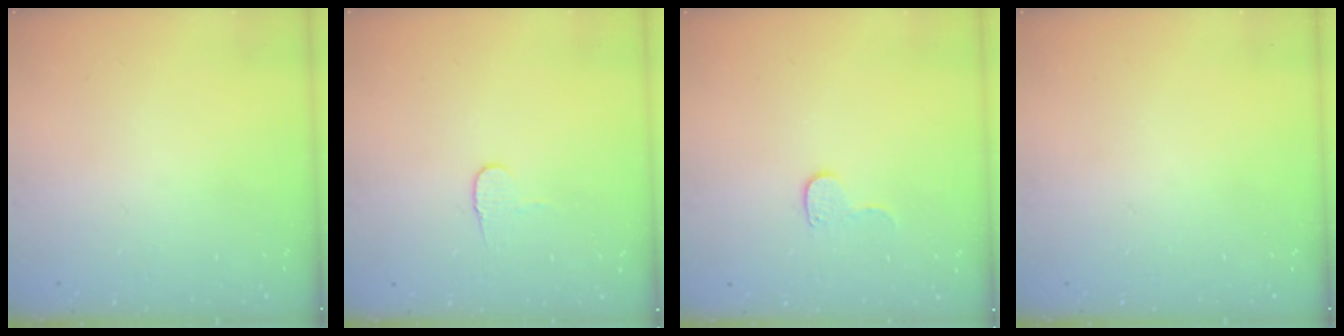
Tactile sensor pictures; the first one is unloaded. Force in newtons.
{"total": 5.4, "press": 5.4, "slide": 0.5}
{"total": 5.5, "press": 5.5, "slide": 0.5}
{"total": 0.0}